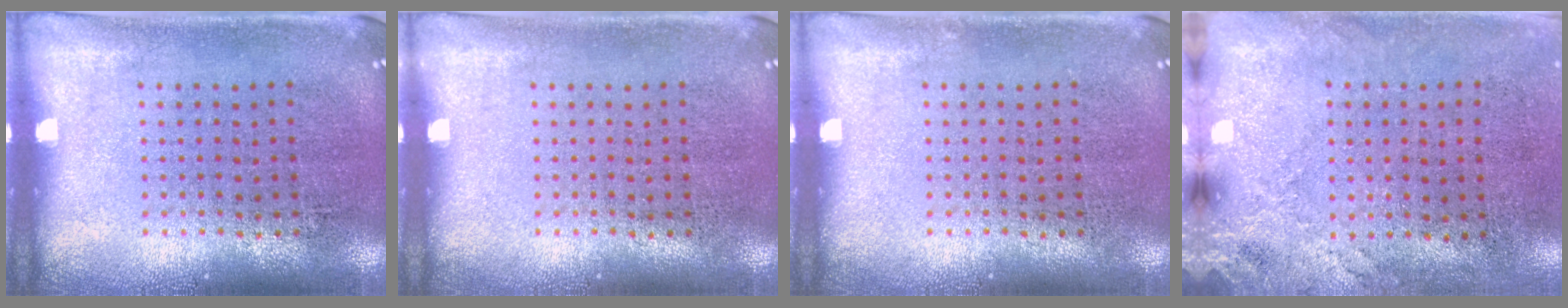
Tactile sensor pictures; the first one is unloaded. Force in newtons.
{"total": 0.0}
{"total": 0.0}
{"total": 2.5, "press": 2.0, "slide": 1.5}